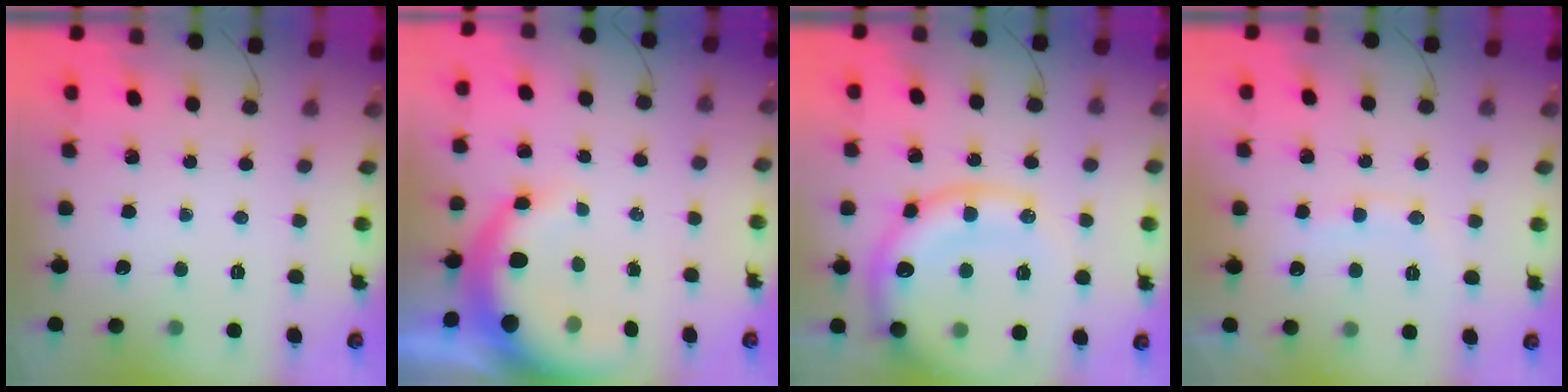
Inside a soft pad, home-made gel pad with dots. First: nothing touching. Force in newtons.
{"total": 8.5, "press": 8.4, "slide": 1.5}
{"total": 22.1, "press": 21.7, "slide": 4.4}
{"total": 9.4, "press": 9.3, "slide": 1.3}